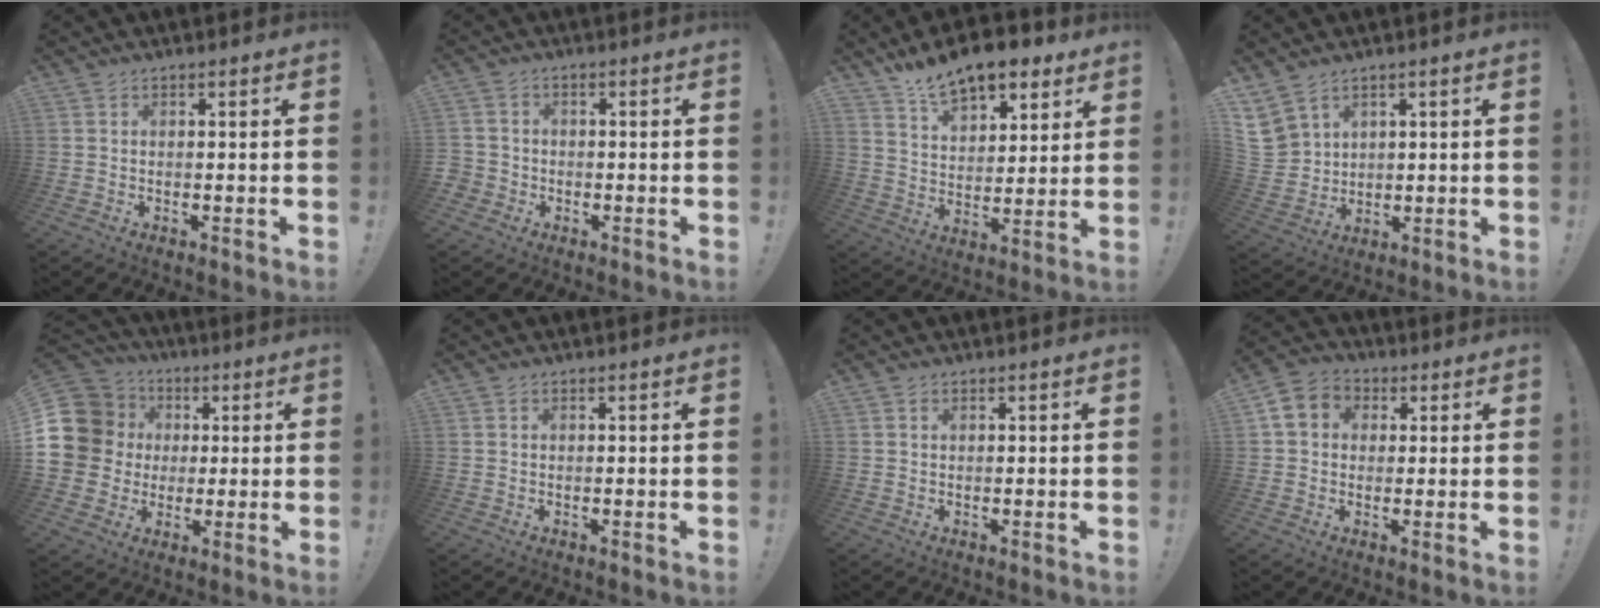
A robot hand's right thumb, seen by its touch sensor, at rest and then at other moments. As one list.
[{"total": 3.4, "force": [-1.5, 2.9, 1.1], "torque": [-0.027, 0.010, -0.026]}, {"total": 13.4, "force": [10.4, 6.1, 5.9], "torque": [-0.093, -0.074, 0.188]}, {"total": 8.0, "force": [5.5, 5.3, 2.3], "torque": [-0.043, -0.029, 0.116]}, {"total": 15.3, "force": [2.7, 13.9, 5.7], "torque": [-0.107, -0.002, 0.074]}, {"total": 0.0}, {"total": 0.6, "force": [0.4, 0.4, 0.2], "torque": [0.002, -0.002, 0.006]}, {"total": 7.3, "force": [1.0, 6.5, 3.1], "torque": [-0.041, 0.009, 0.025]}]